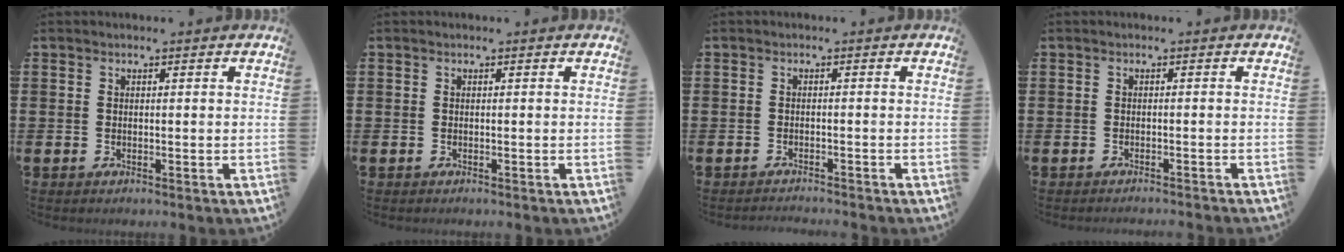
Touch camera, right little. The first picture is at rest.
{"total": 0.0}
{"total": 1.0, "force": [-1.0, -0.1, 0.0], "torque": [-0.001, 0.001, -0.021]}
{"total": 0.7, "force": [-0.7, -0.2, 0.0], "torque": [0.001, 0.001, -0.015]}